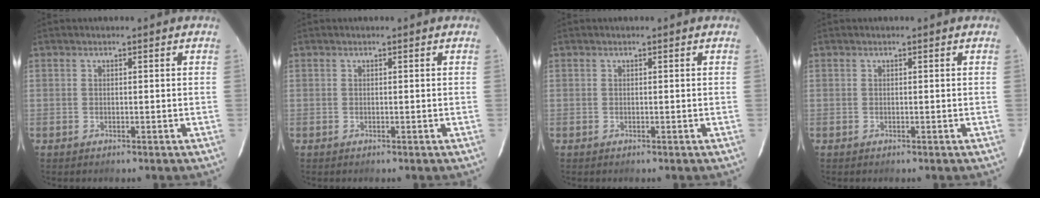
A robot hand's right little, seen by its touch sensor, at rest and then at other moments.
{"total": 0.0}
{"total": 0.0}
{"total": 0.0}